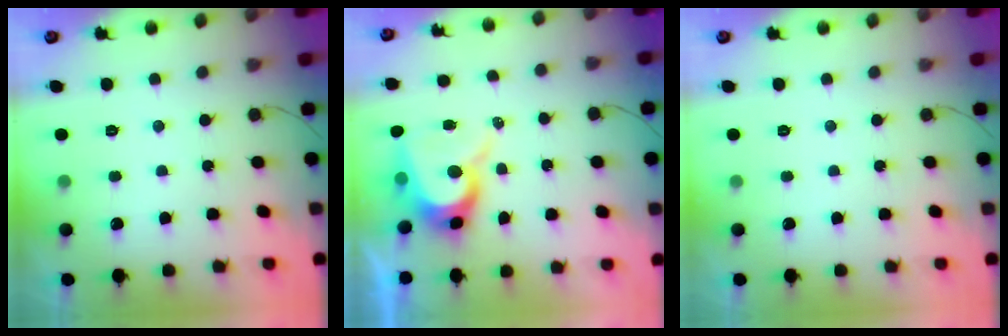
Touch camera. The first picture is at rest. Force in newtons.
{"total": 10.0, "press": 10.0, "slide": 0.9}
{"total": 0.0}